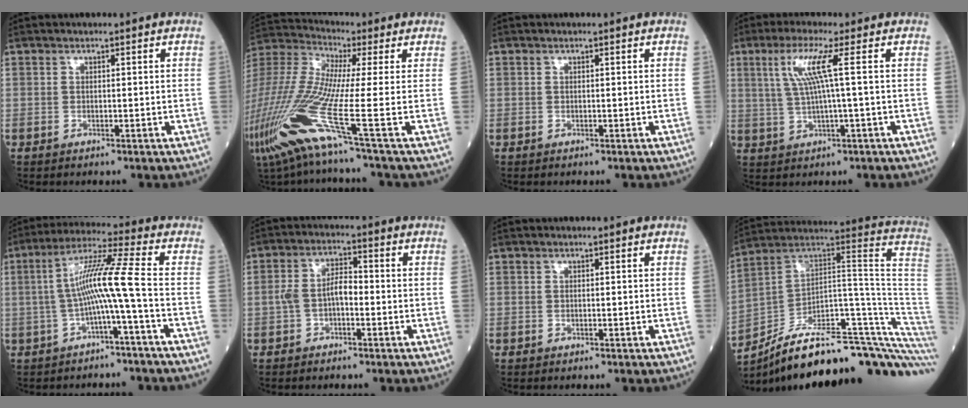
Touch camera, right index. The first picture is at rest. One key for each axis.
{"total": 20.7, "fx": -7.9, "fy": 0.3, "fz": 19.1, "tx": -0.459, "ty": -0.045, "tz": -0.163}
{"total": 0.0}
{"total": 6.1, "fx": 1.6, "fy": -0.8, "fz": 5.9, "tx": -0.122, "ty": 0.011, "tz": 0.037}
{"total": 8.7, "fx": -1.6, "fy": -1.6, "fz": 8.4, "tx": -0.158, "ty": 0.027, "tz": -0.028}
{"total": 5.0, "fx": -1.0, "fy": 2.2, "fz": 4.3, "tx": -0.091, "ty": 0.020, "tz": -0.020}
{"total": 0.0}
{"total": 28.5, "fx": -22.9, "fy": 3.1, "fz": 16.7, "tx": -0.130, "ty": 0.048, "tz": -0.332}